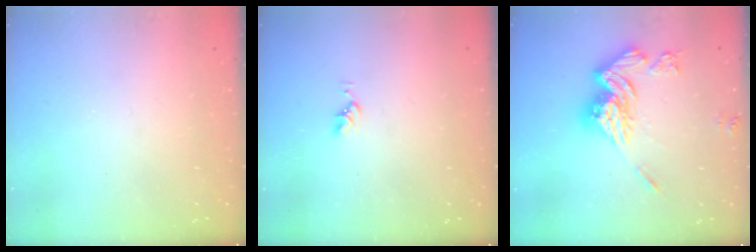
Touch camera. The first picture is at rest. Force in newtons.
{"total": 2.1, "press": 2.0, "slide": 0.3}
{"total": 17.1, "press": 17.0, "slide": 1.9}